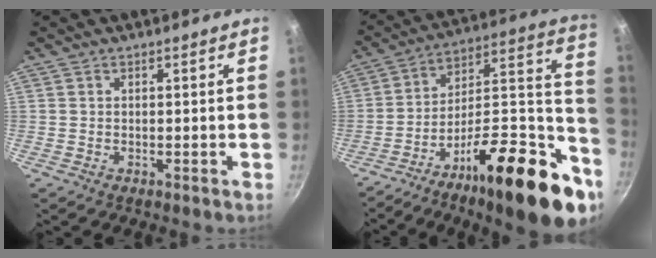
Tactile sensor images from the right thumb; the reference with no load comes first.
{"total": 30.3, "force": [-15.1, 10.2, 24.2], "torque": [-0.282, 0.092, -0.236]}